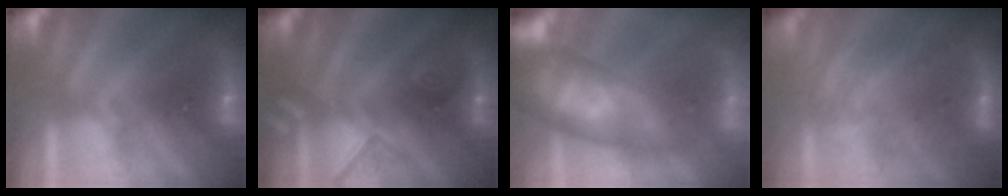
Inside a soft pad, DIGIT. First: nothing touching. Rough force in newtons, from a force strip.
{"total": 2.4}
{"total": 11.2}
{"total": 2.9}